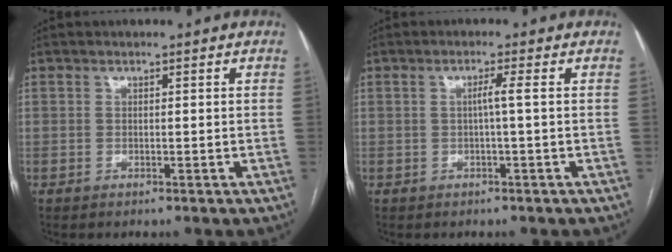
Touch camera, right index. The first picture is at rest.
{"total": 1.7, "force": [-0.2, -0.4, 1.6], "torque": [-0.026, 0.003, -0.004]}